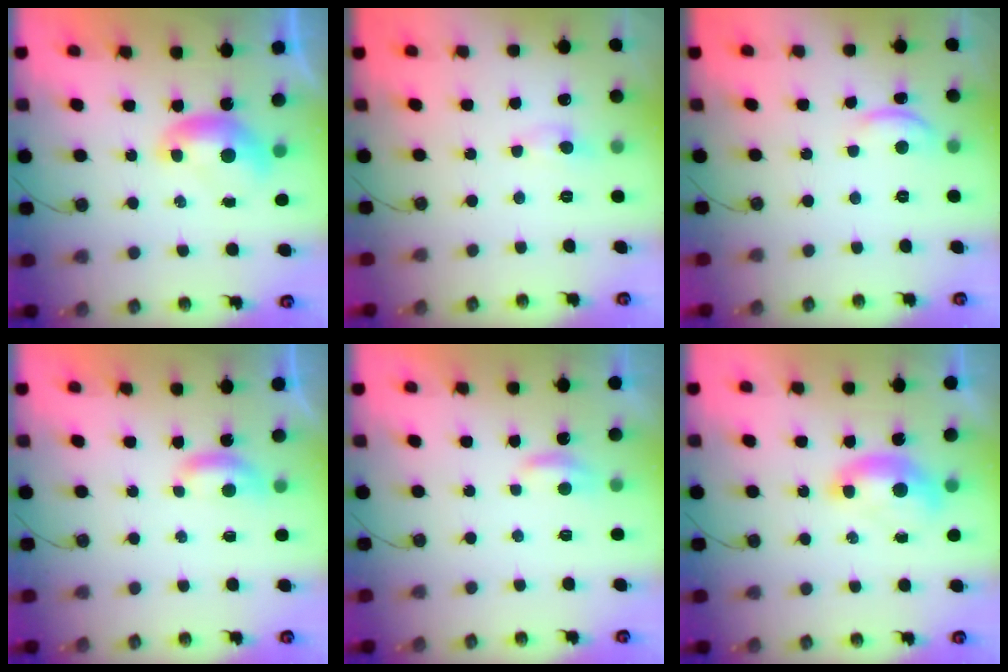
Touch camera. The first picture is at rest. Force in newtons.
{"total": 0.9, "press": 0.6, "slide": 0.6}
{"total": 2.1, "press": 2.0, "slide": 0.4}
{"total": 2.5, "press": 2.5, "slide": 0.4}
{"total": 1.4, "press": 1.3, "slide": 0.5}
{"total": 1.5, "press": 1.4, "slide": 0.5}